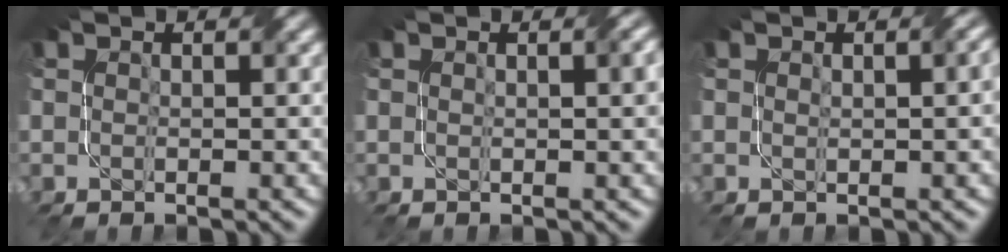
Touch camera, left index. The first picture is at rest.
{"total": 2.5, "force": [0.6, 0.8, 2.3], "torque": [-0.020, 0.006, 0.007]}
{"total": 2.1, "force": [0.4, 0.7, 2.0], "torque": [-0.021, 0.006, 0.009]}